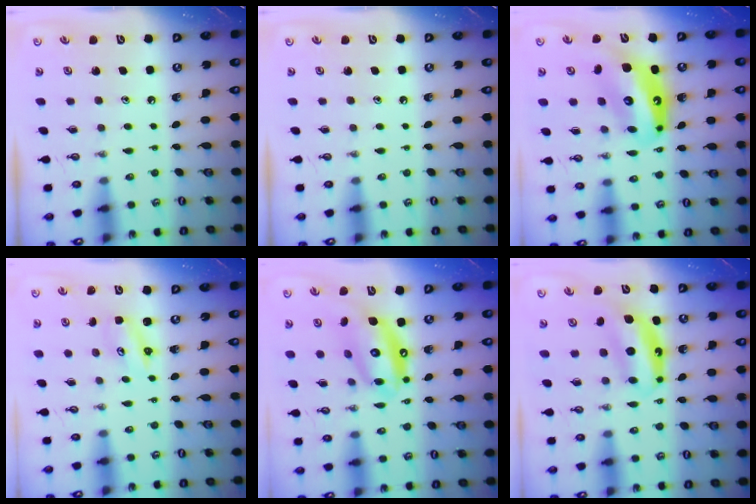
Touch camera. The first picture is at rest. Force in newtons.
{"total": 0.0}
{"total": 13.5, "press": 13.4, "slide": 1.7}
{"total": 2.7, "press": 2.7, "slide": 0.3}
{"total": 13.6, "press": 13.6, "slide": 1.2}
{"total": 6.8, "press": 6.8, "slide": 0.3}